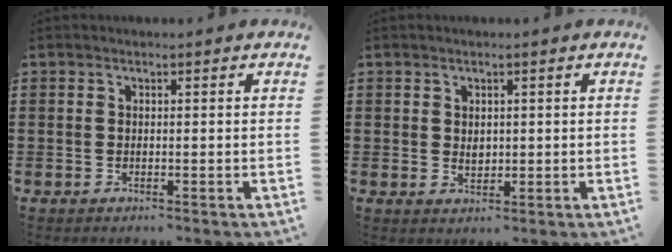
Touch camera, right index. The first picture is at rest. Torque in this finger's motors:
{"motor_torque": [2.14, 0.00, 0.12, 0.05]}